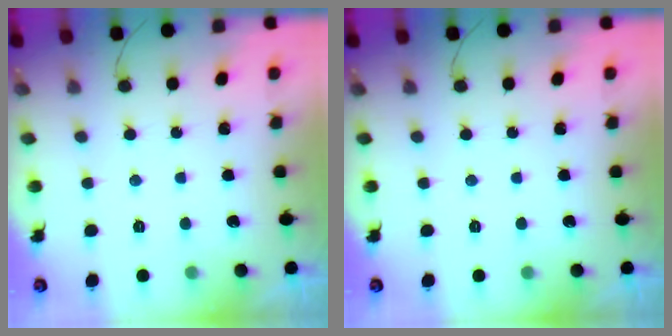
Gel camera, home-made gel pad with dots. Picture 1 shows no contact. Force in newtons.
{"total": 0.0}